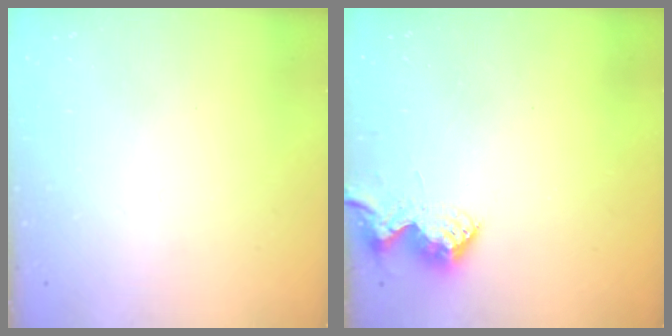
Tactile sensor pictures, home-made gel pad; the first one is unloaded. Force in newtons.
{"total": 9.6, "press": 9.6, "slide": 0.5}